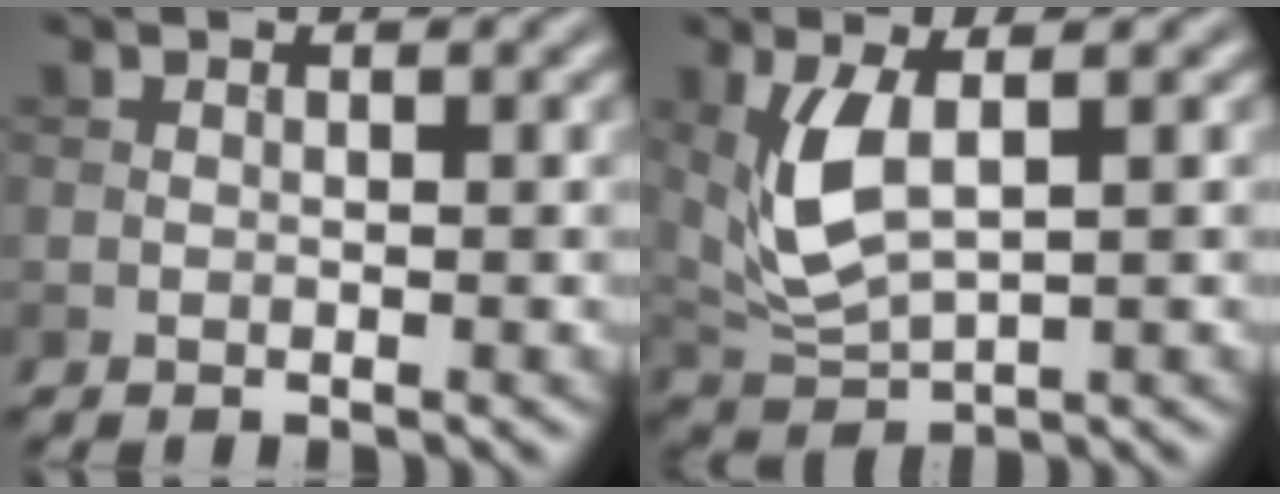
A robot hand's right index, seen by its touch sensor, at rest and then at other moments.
{"total": 4.9, "force": [1.2, 2.1, 4.3], "torque": [-0.106, -0.006, 0.032]}